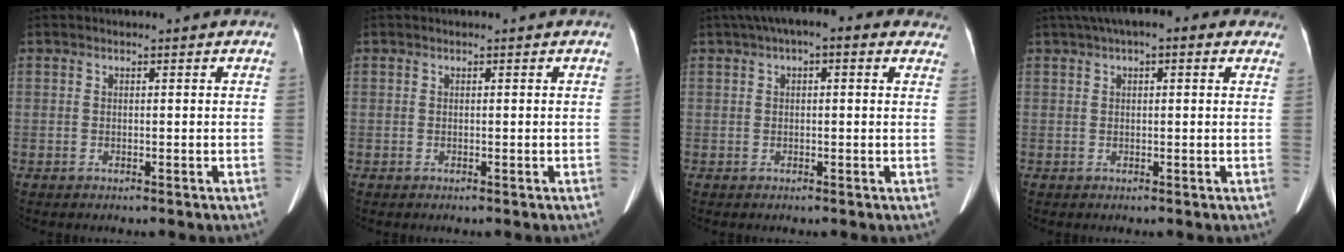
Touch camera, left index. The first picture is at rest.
{"total": 0.0}
{"total": 8.6, "force": [5.3, 3.3, 5.9], "torque": [-0.078, 0.051, 0.069]}
{"total": 8.1, "force": [5.3, 3.1, 5.4], "torque": [-0.074, 0.049, 0.072]}